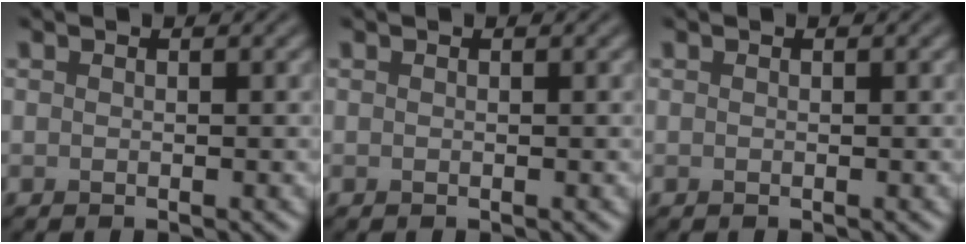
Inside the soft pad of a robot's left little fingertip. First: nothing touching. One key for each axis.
{"total": 0.0}
{"total": 0.0}